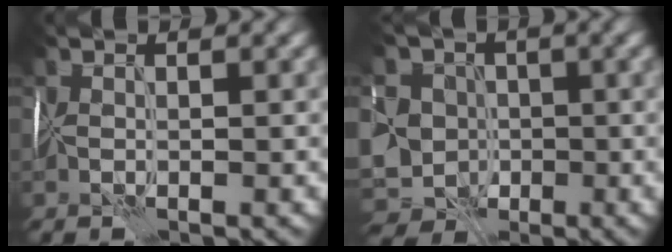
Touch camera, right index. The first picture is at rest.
{"total": 8.6, "force": [-2.5, 7.7, 3.0], "torque": [-0.046, -0.006, -0.058]}